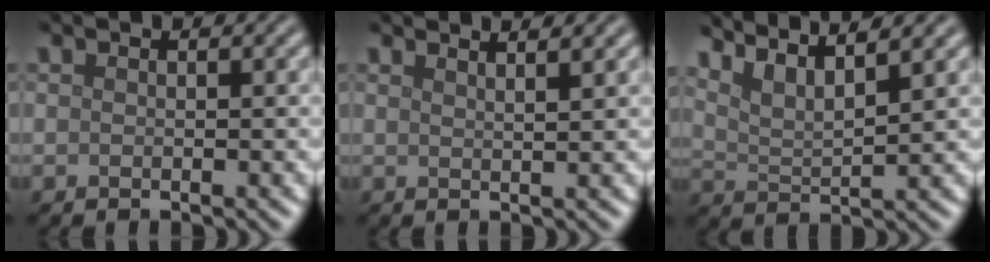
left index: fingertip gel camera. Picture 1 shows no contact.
{"total": 3.6, "force": [2.8, 1.2, 1.8], "torque": [0.008, 0.021, 0.005]}
{"total": 5.4, "force": [4.2, 1.3, 3.2], "torque": [-0.055, 0.019, 0.055]}